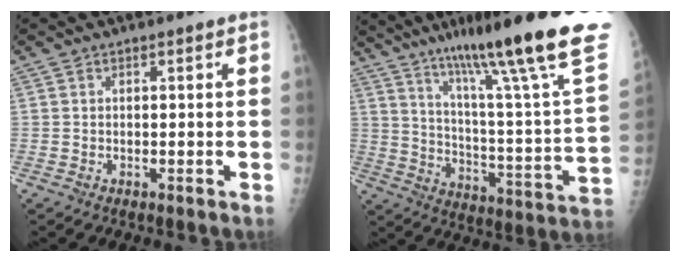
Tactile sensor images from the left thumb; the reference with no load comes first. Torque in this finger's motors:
{"motor_torque": [1.01, -0.69, 1.48, -1.26, 0.33]}